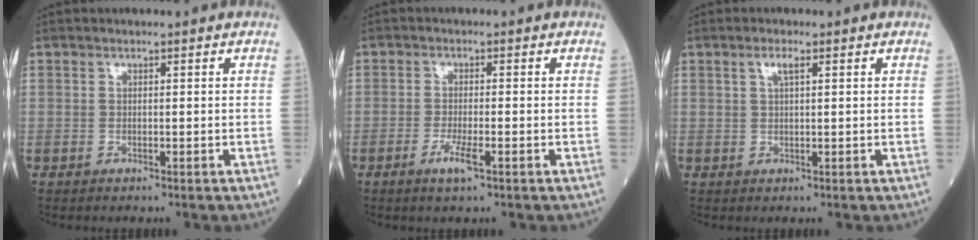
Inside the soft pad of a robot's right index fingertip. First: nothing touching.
{"total": 3.1, "force": [-1.6, 0.2, 2.7], "torque": [-0.057, -0.005, -0.031]}
{"total": 1.9, "force": [0.9, 0.3, 1.6], "torque": [-0.034, 0.004, 0.017]}